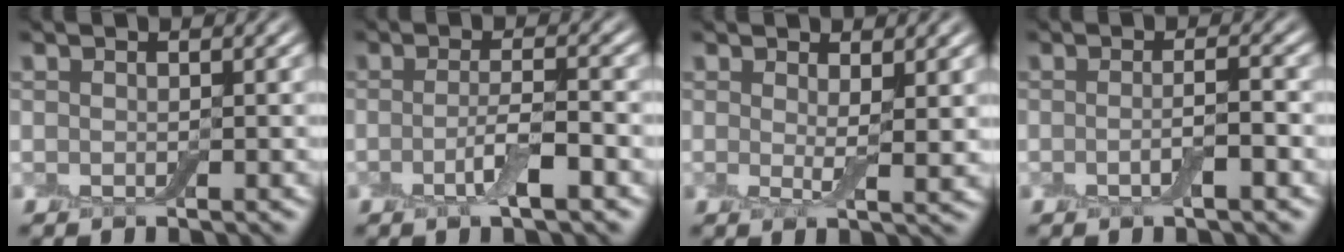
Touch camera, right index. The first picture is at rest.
{"total": 3.3, "force": [-1.0, 0.7, 3.1], "torque": [-0.058, 0.000, -0.023]}
{"total": 2.3, "force": [0.9, 0.4, 2.1], "torque": [-0.035, -0.013, 0.017]}
{"total": 2.2, "force": [-0.6, 0.4, 2.1], "torque": [-0.039, 0.000, -0.015]}